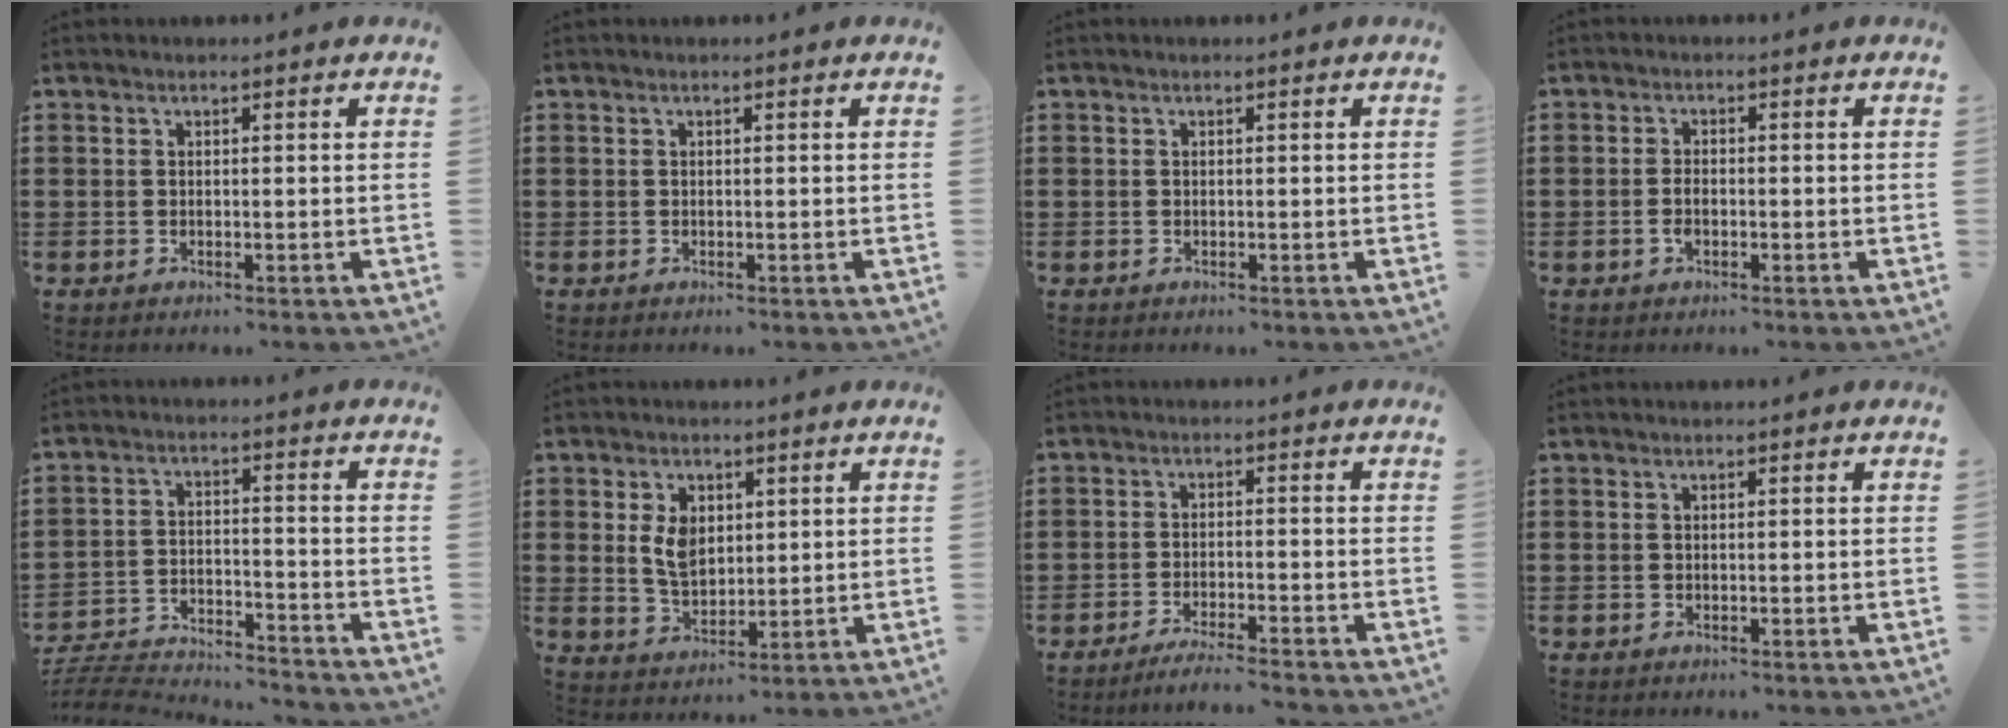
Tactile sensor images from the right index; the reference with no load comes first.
{"total": 0.0}
{"total": 0.0}
{"total": 1.9, "force": [-0.6, 0.9, 1.6], "torque": [-0.039, -0.005, -0.012]}
{"total": 5.5, "force": [-5.4, 0.6, 1.1], "torque": [-0.029, 0.000, -0.111]}
{"total": 5.8, "force": [1.6, 3.8, 4.1], "torque": [-0.098, 0.009, 0.026]}
{"total": 3.1, "force": [-2.9, -0.4, 0.9], "torque": [-0.016, -0.002, -0.057]}
{"total": 0.0}